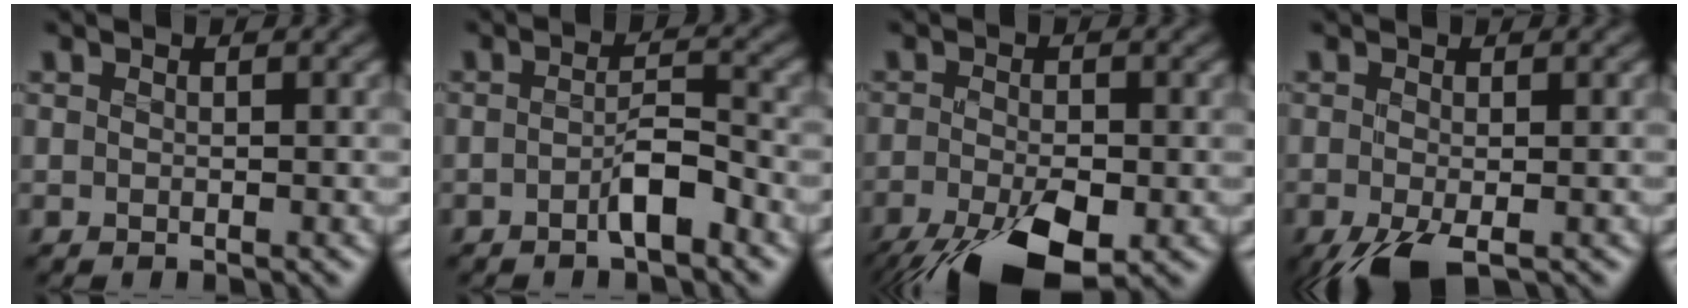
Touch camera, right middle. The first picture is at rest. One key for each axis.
{"total": 3.0, "fx": -1.6, "fy": 0.7, "fz": 2.4, "tx": -0.045, "ty": 0.002, "tz": -0.031}
{"total": 8.9, "fx": -5.1, "fy": 3.3, "fz": 6.5, "tx": -0.133, "ty": -0.033, "tz": -0.085}
{"total": 3.8, "fx": -2.2, "fy": 1.3, "fz": 2.9, "tx": -0.060, "ty": -0.009, "tz": -0.039}